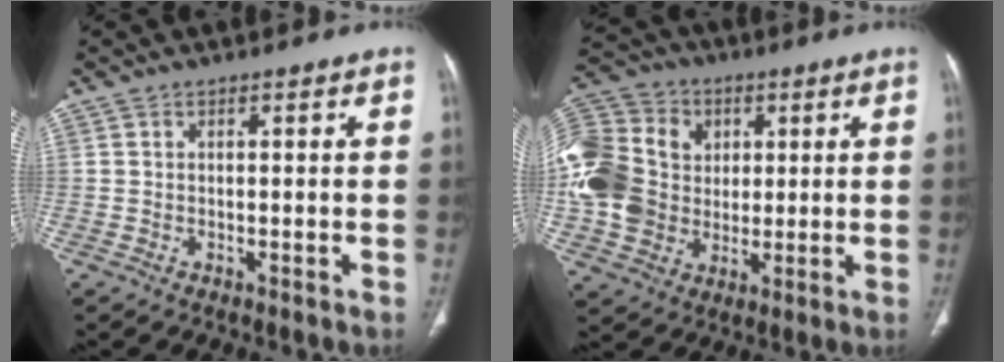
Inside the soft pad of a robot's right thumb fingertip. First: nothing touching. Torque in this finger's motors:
{"motor_torque": [0.26, 0.19, 0.36, 0.33, 0.26]}